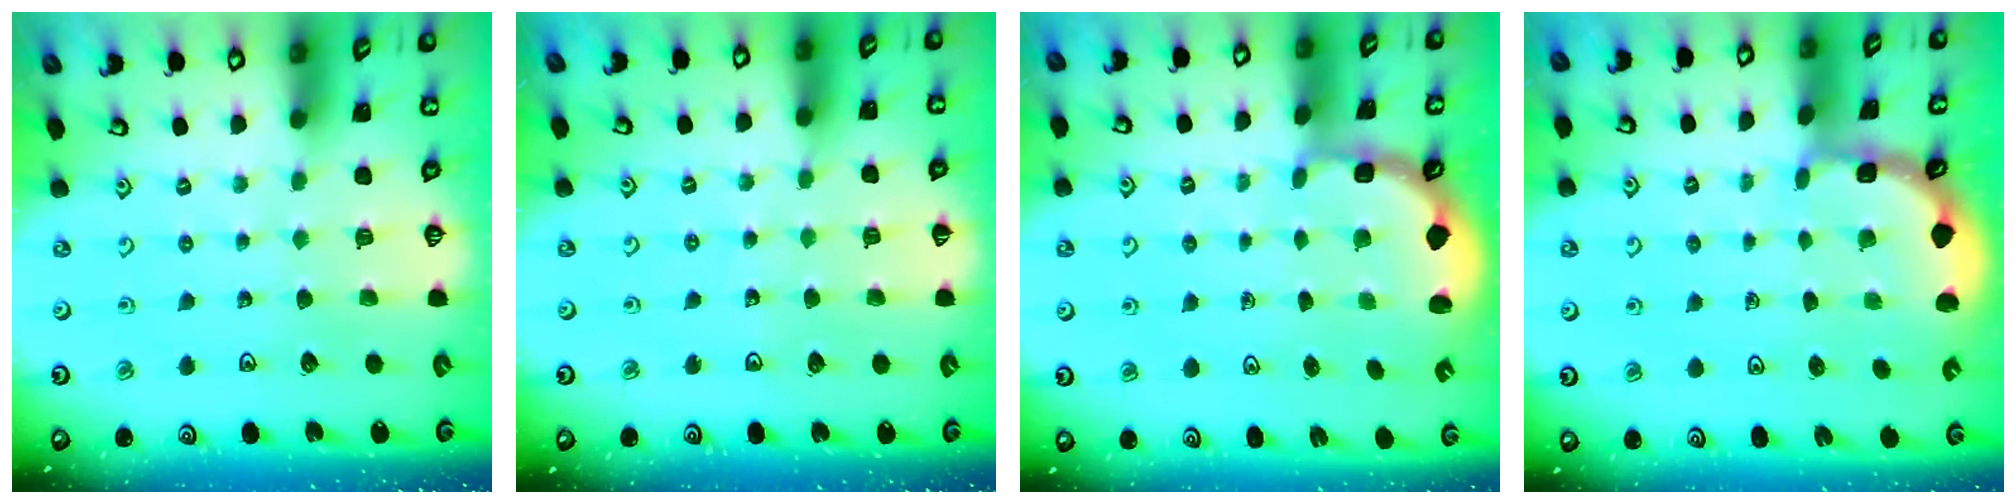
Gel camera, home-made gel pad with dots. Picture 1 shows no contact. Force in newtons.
{"total": 4.4, "press": 3.9, "slide": 2.1}
{"total": 2.7, "press": 2.1, "slide": 1.7}
{"total": 2.0, "press": 2.0, "slide": 0.3}